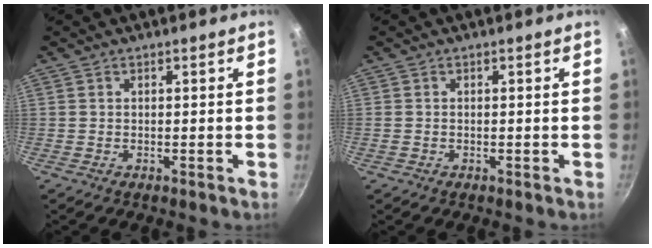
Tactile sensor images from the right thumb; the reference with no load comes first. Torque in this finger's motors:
{"motor_torque": [-0.72, -0.06, -0.25, 0.14, -0.03]}